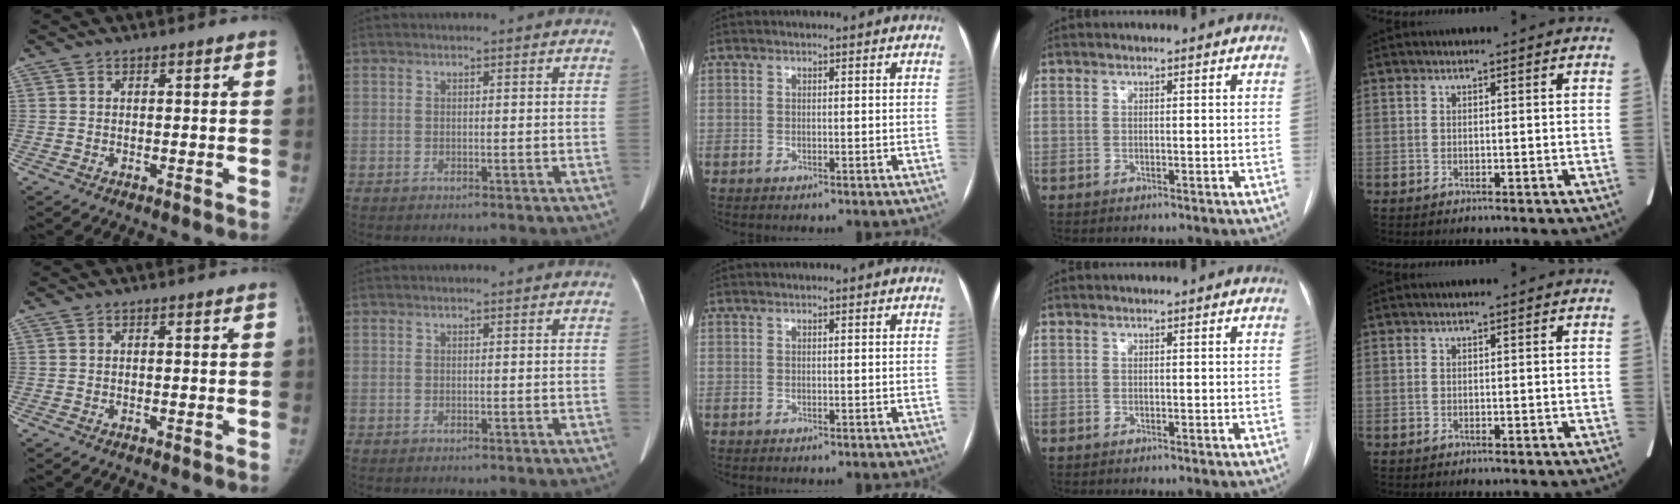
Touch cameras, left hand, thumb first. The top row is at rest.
{}